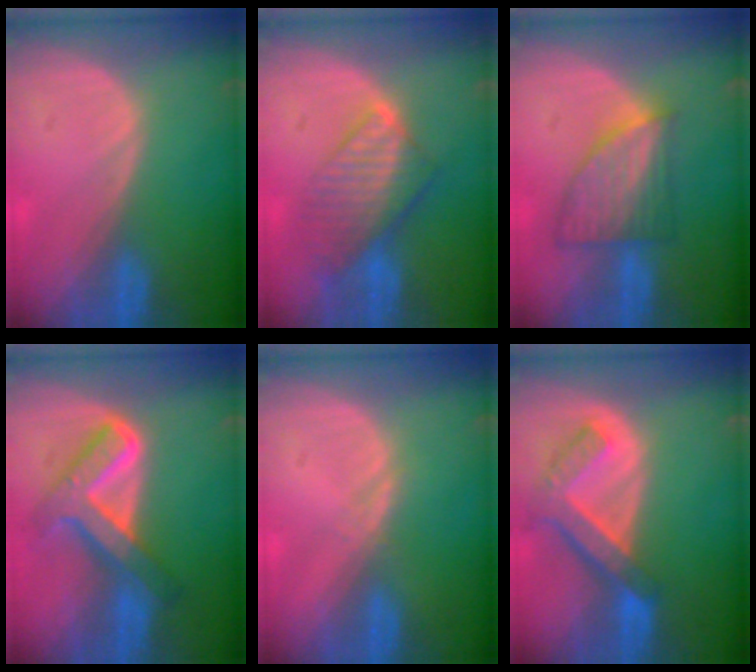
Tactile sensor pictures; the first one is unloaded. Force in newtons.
{"total": 8.3, "press": 7.1, "slide": 4.1}
{"total": 7.1, "press": 6.5, "slide": 3.0}
{"total": 8.2, "press": 8.2, "slide": 0.6}
{"total": 0.6, "press": 0.6, "slide": 0.1}
{"total": 7.7, "press": 6.6, "slide": 3.9}